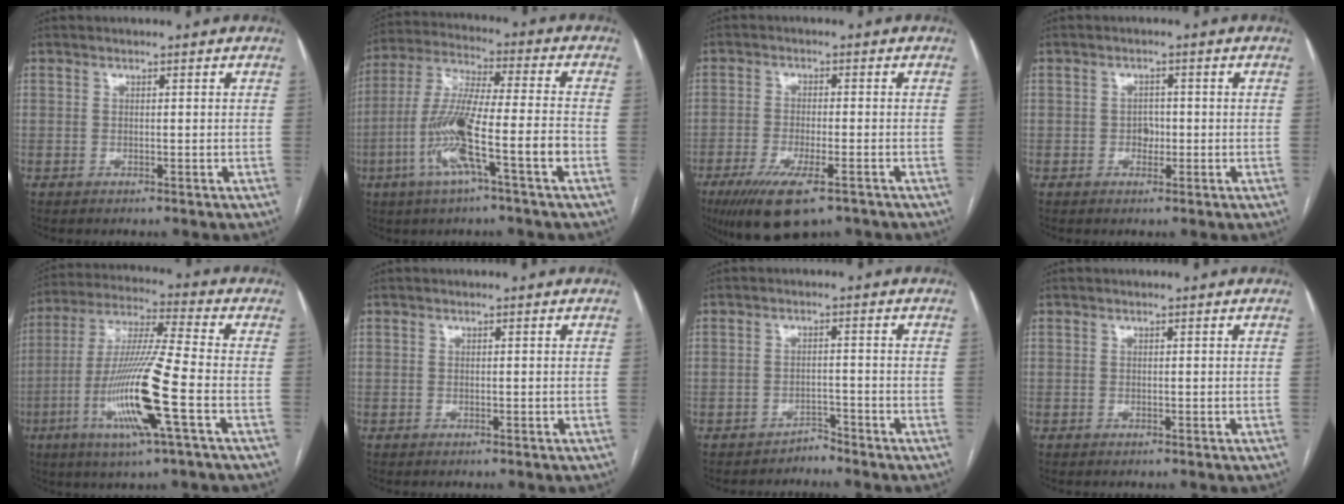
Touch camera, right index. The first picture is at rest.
{"total": 14.0, "force": [-5.2, 0.4, 13.0], "torque": [-0.260, 0.002, -0.100]}
{"total": 10.4, "force": [-6.7, 2.5, 7.5], "torque": [-0.132, -0.023, -0.106]}
{"total": 1.9, "force": [-0.4, 1.5, 1.2], "torque": [-0.014, 0.006, -0.006]}
{"total": 16.0, "force": [-5.2, -0.1, 15.1], "torque": [-0.309, -0.016, -0.102]}
{"total": 0.0}
{"total": 1.9, "force": [-1.8, 0.4, -0.4], "torque": [0.017, -0.002, -0.030]}
{"total": 0.0}